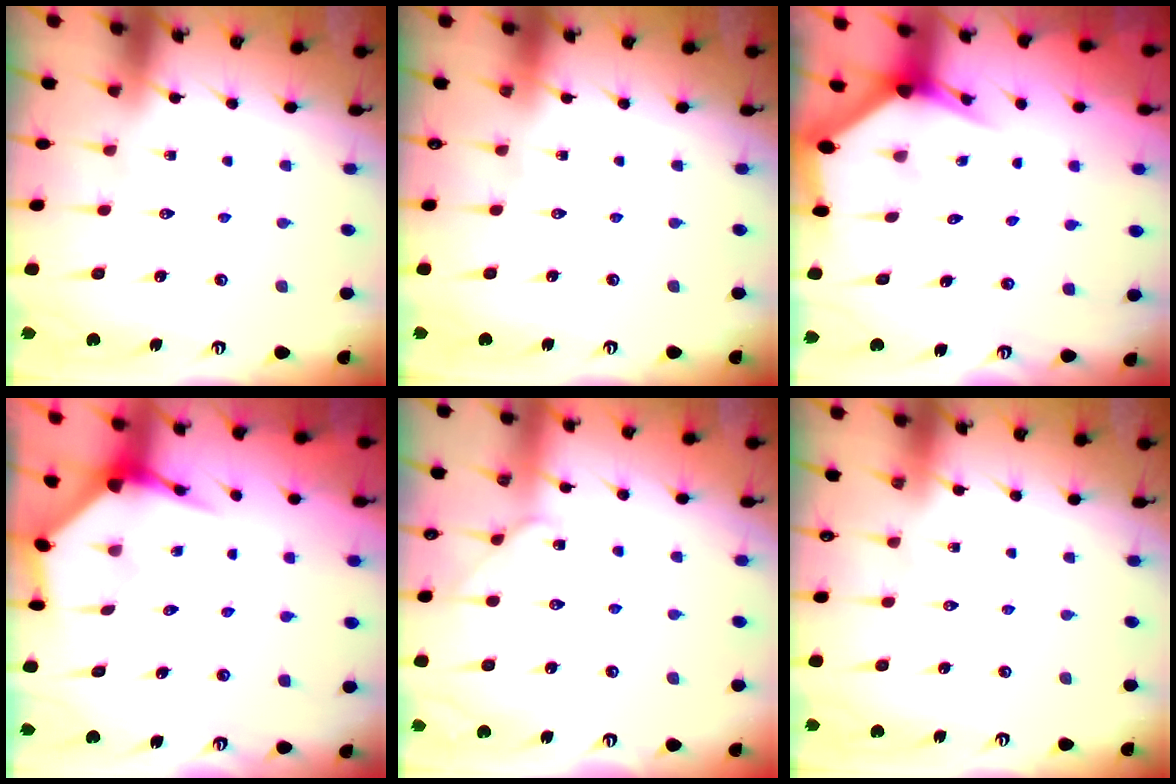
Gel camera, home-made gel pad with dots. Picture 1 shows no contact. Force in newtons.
{"total": 0.0}
{"total": 2.7, "press": 2.7, "slide": 0.2}
{"total": 4.0, "press": 3.9, "slide": 0.4}
{"total": 5.0, "press": 5.0, "slide": 0.6}
{"total": 0.0}